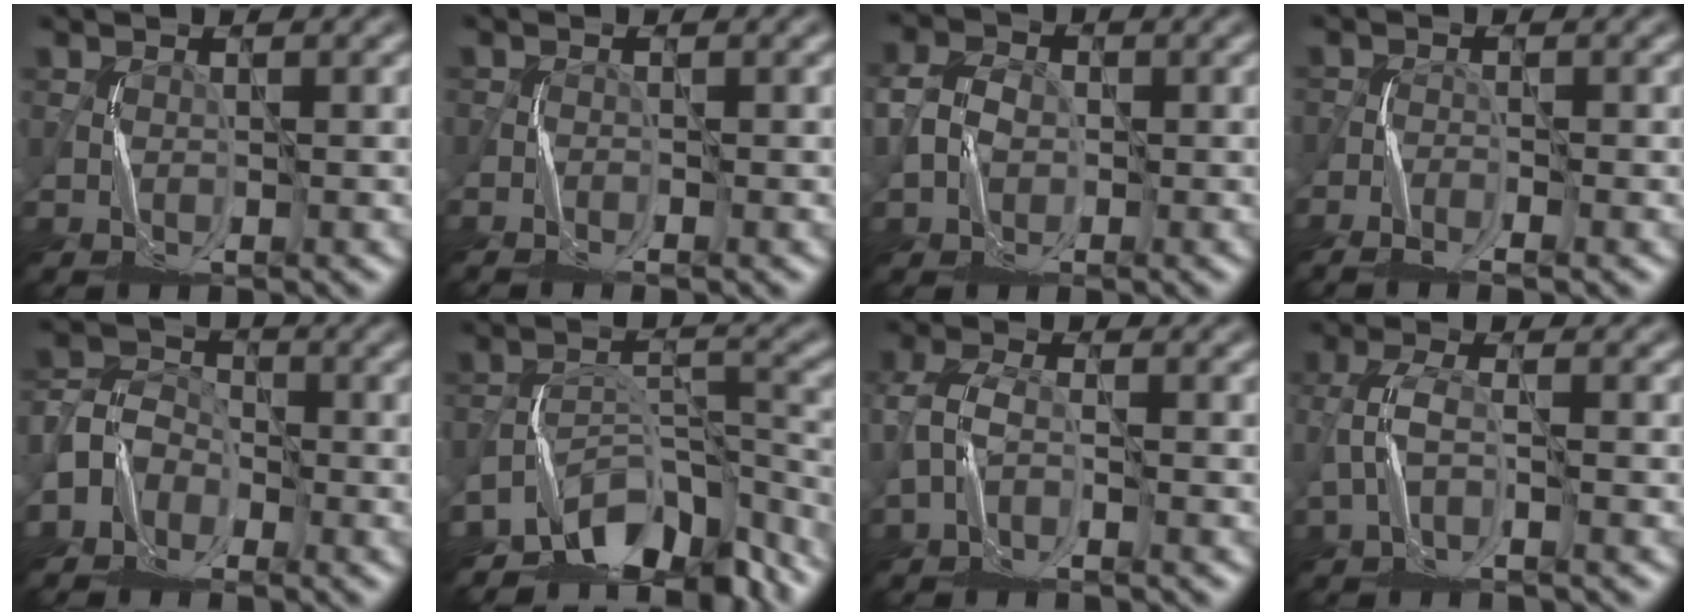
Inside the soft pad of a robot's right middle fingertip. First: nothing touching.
{"total": 1.3, "force": [-1.2, 0.1, 0.5], "torque": [-0.006, -0.003, -0.028]}
{"total": 2.6, "force": [-0.7, 2.1, 1.3], "torque": [-0.027, 0.007, -0.023]}
{"total": 3.5, "force": [-3.1, 0.9, 1.5], "torque": [-0.026, -0.005, -0.054]}
{"total": 3.5, "force": [-2.6, 2.4, 0.3], "torque": [-0.003, 0.009, -0.062]}
{"total": 9.7, "force": [-8.5, 3.6, 3.1], "torque": [-0.025, -0.007, -0.142]}
{"total": 2.4, "force": [-1.5, 0.9, 1.6], "torque": [-0.039, 0.007, -0.036]}
{"total": 2.1, "force": [-1.3, 0.4, 1.6], "torque": [-0.038, 0.008, -0.031]}